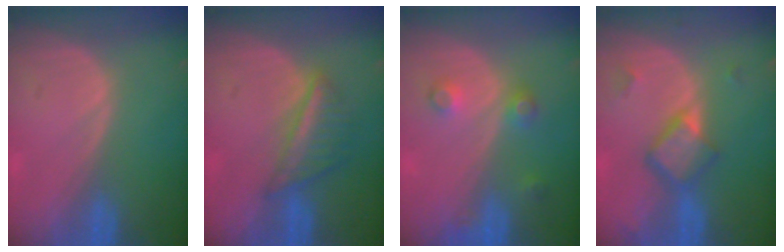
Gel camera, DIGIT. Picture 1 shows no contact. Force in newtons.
{"total": 5.3, "press": 5.2, "slide": 1.1}
{"total": 3.5, "press": 3.2, "slide": 1.4}
{"total": 5.8, "press": 5.0, "slide": 3.0}